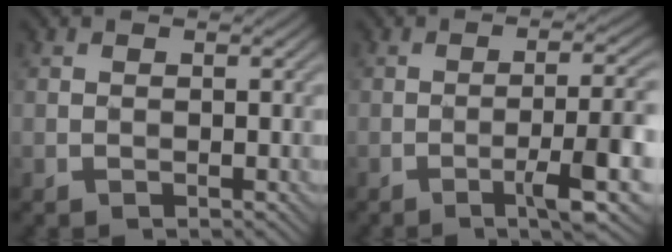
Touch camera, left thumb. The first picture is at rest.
{"total": 7.9, "force": [-3.7, 0.7, 7.0], "torque": [-0.108, 0.013, -0.057]}